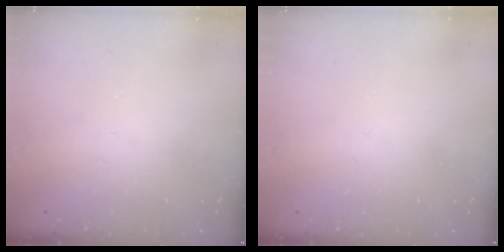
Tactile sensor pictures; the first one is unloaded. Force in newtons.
{"total": 0.0}